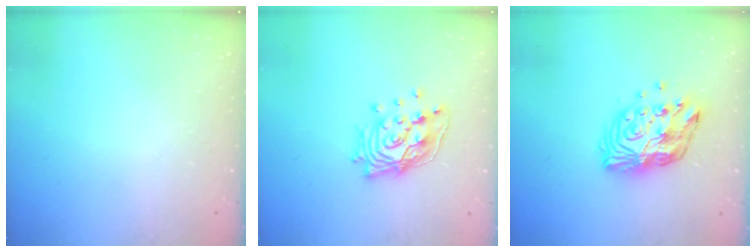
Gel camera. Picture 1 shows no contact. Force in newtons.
{"total": 15.9, "press": 15.1, "slide": 5.1}
{"total": 12.9, "press": 12.9, "slide": 0.9}